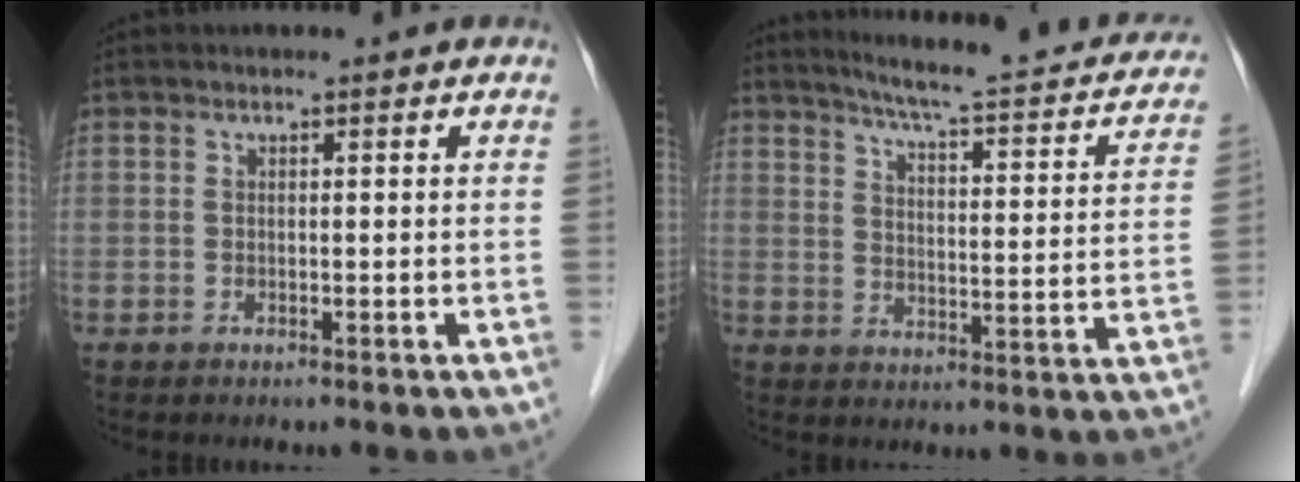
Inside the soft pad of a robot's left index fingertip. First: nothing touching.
{"total": 21.0, "force": [18.2, 2.8, 10.1], "torque": [-0.134, -0.023, 0.218]}